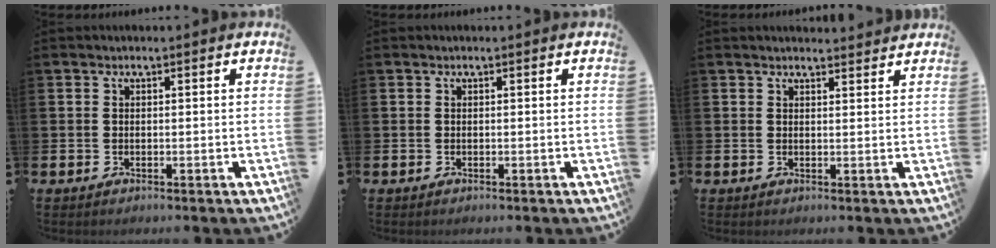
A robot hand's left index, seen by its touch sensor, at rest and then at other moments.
{"total": 0.0}
{"total": 1.8, "force": [1.8, 0.2, -0.1], "torque": [0.010, -0.011, 0.031]}